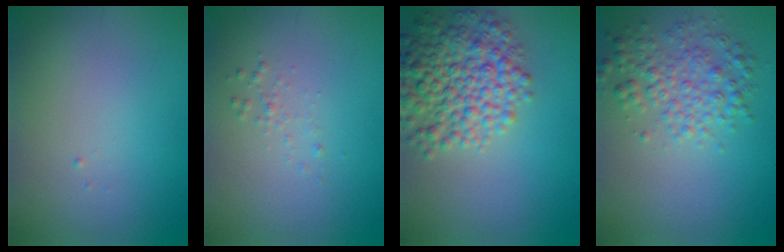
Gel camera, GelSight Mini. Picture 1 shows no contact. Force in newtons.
{"total": 0.7, "press": 0.7, "slide": 0.1}
{"total": 7.0, "press": 7.0, "slide": 0.2}
{"total": 3.5, "press": 3.5, "slide": 0.0}